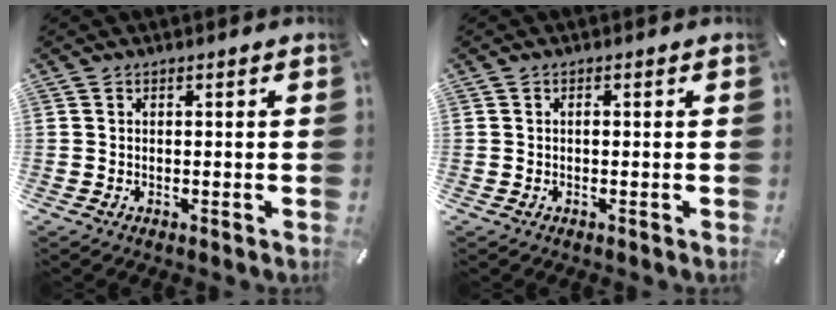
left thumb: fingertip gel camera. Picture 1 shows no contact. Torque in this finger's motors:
{"motor_torque": [-0.25, -0.25, 0.11, -0.03, 0.04]}